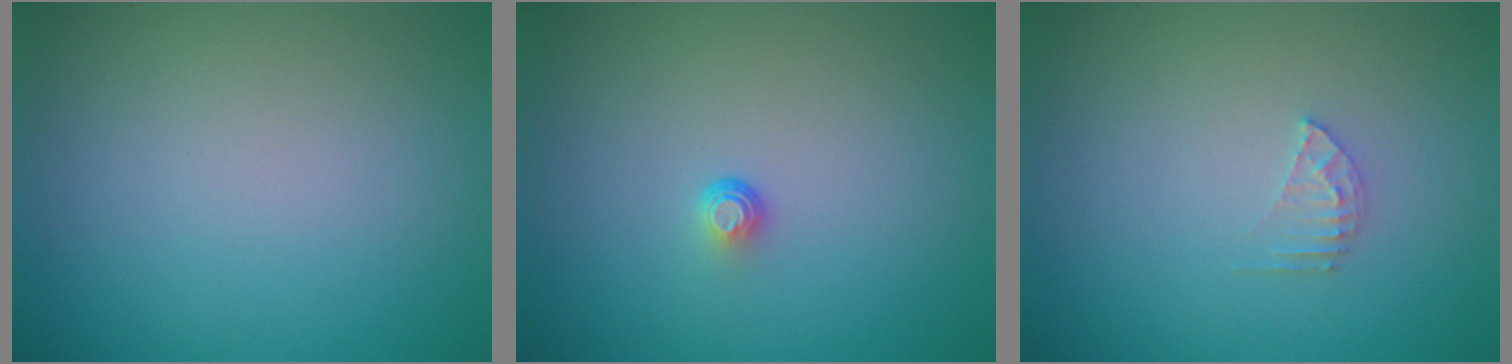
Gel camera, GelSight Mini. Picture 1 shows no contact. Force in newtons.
{"total": 0.9, "press": 0.5, "slide": 0.7}
{"total": 1.3, "press": 1.3, "slide": 0.1}